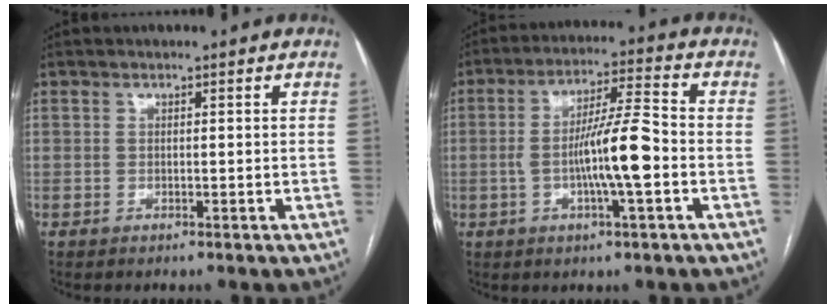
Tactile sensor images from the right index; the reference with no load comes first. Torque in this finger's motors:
{"motor_torque": [1.23, -0.10, 0.68, 0.18]}